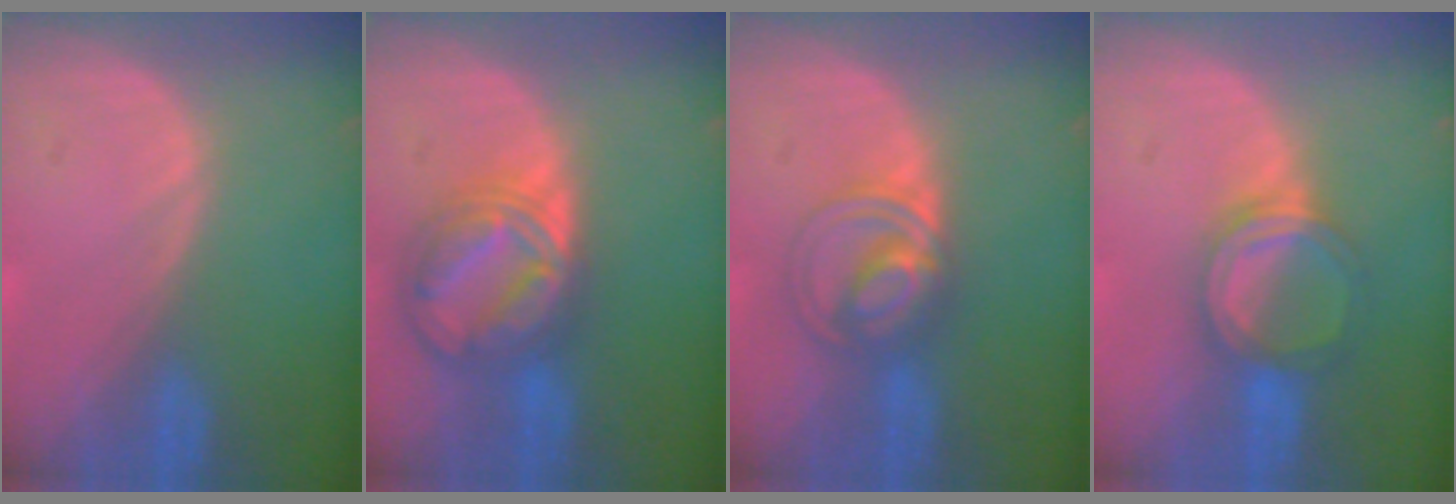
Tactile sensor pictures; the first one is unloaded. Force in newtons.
{"total": 8.6, "press": 8.5, "slide": 0.6}
{"total": 5.8, "press": 5.8, "slide": 0.2}
{"total": 5.4, "press": 5.3, "slide": 0.8}